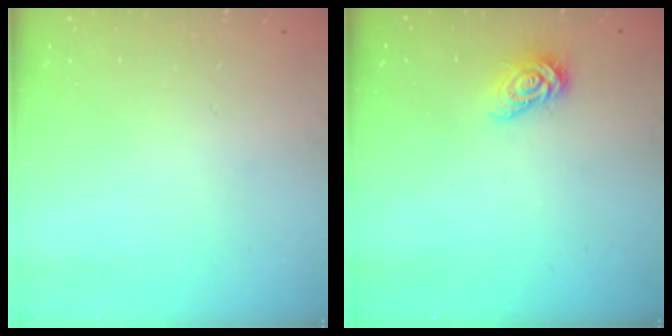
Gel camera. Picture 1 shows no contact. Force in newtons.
{"total": 6.4, "press": 6.4, "slide": 0.7}